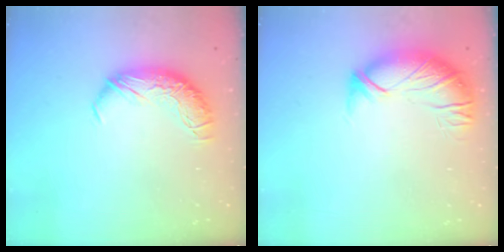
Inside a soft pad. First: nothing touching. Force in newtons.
{"total": 2.9, "press": 1.4, "slide": 2.6}